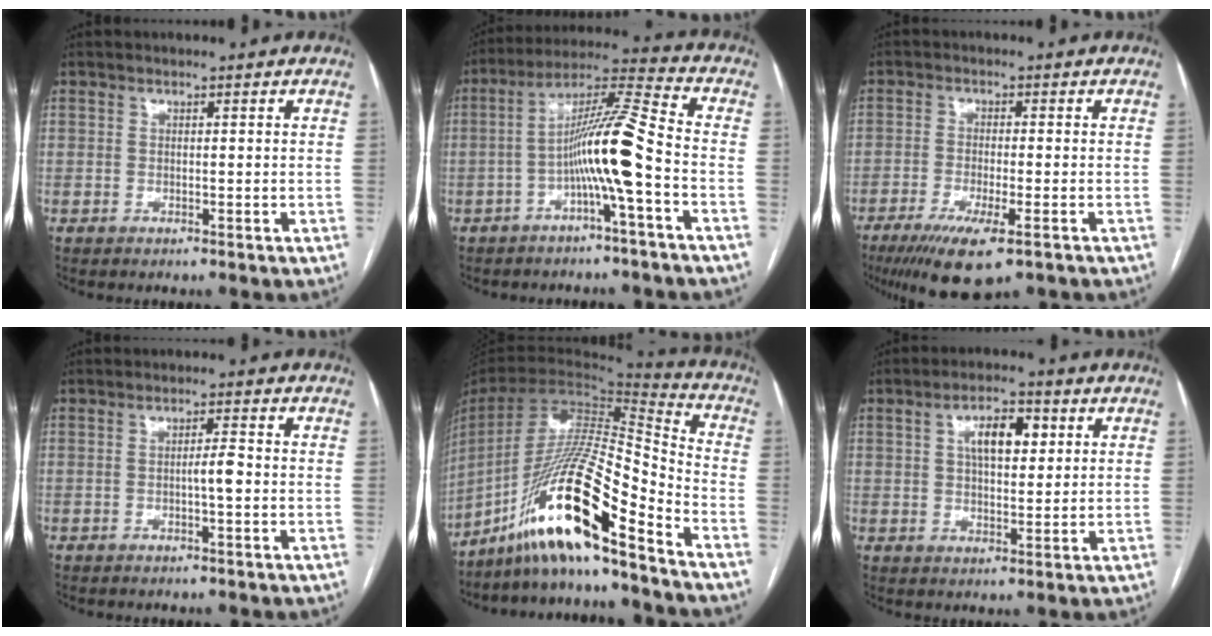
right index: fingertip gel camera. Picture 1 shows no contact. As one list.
[{"total": 10.9, "force": [-3.1, -0.9, 10.4], "torque": [-0.190, 0.024, -0.059]}, {"total": 9.5, "force": [-5.8, 1.5, 7.4], "torque": [-0.127, -0.025, -0.091]}, {"total": 2.3, "force": [-0.5, 0.0, 2.2], "torque": [-0.036, 0.003, -0.008]}, {"total": 20.0, "force": [-13.7, 1.0, 14.5], "torque": [-0.298, -0.009, -0.254]}, {"total": 7.0, "force": [2.2, 2.9, 5.9], "torque": [-0.102, 0.014, 0.039]}]